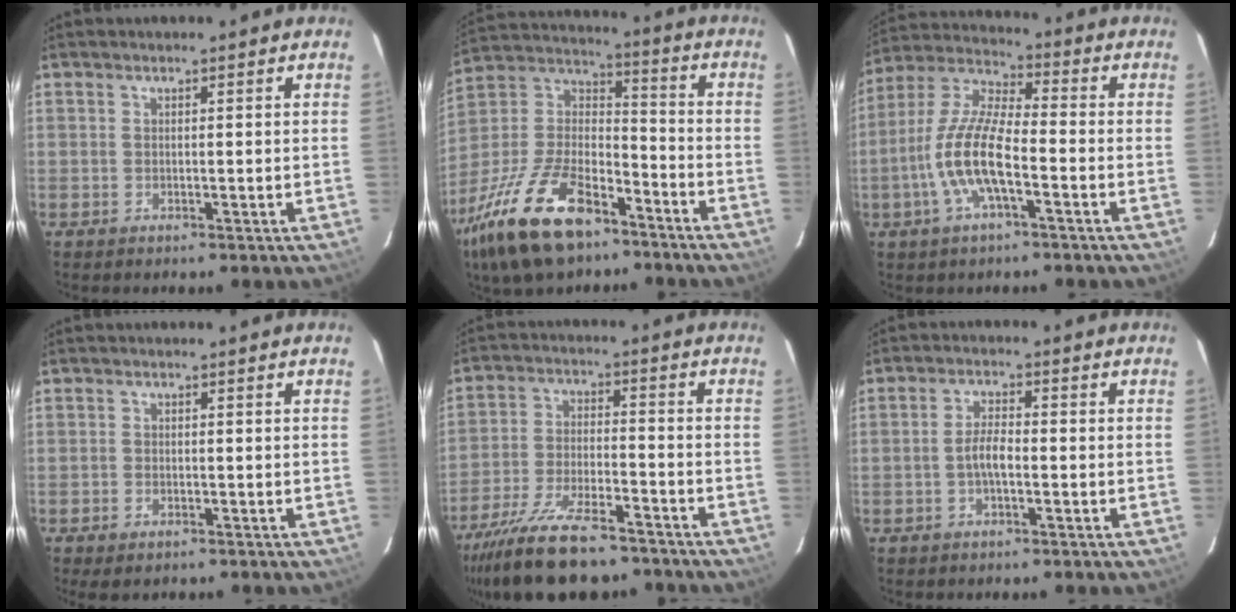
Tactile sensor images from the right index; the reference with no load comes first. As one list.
[{"total": 24.3, "force": [-15.0, 11.1, 15.5], "torque": [-0.329, -0.013, -0.264]}, {"total": 13.3, "force": [-4.5, 3.8, 11.9], "torque": [-0.249, -0.001, -0.090]}, {"total": 2.2, "force": [-1.5, 1.2, 1.1], "torque": [-0.027, -0.005, -0.026]}, {"total": 19.2, "force": [-15.8, 5.5, 9.5], "torque": [-0.198, -0.034, -0.257]}, {"total": 3.4, "force": [-1.2, 1.0, 3.0], "torque": [-0.063, 0.007, -0.023]}]